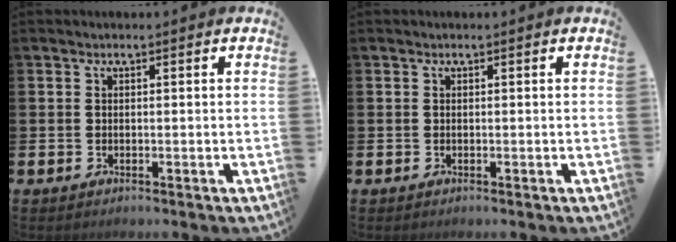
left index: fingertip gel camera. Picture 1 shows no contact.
{"total": 0.0}